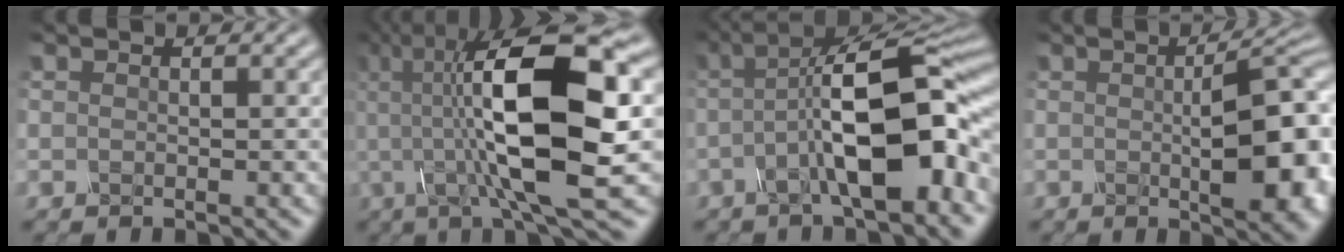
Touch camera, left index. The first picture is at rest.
{"total": 14.2, "force": [1.0, 4.1, 13.6], "torque": [-0.231, 0.009, 0.012]}
{"total": 11.7, "force": [-1.4, 3.7, 11.0], "torque": [-0.163, 0.017, -0.030]}
{"total": 10.4, "force": [-0.2, 3.4, 9.8], "torque": [-0.118, -0.003, 0.003]}